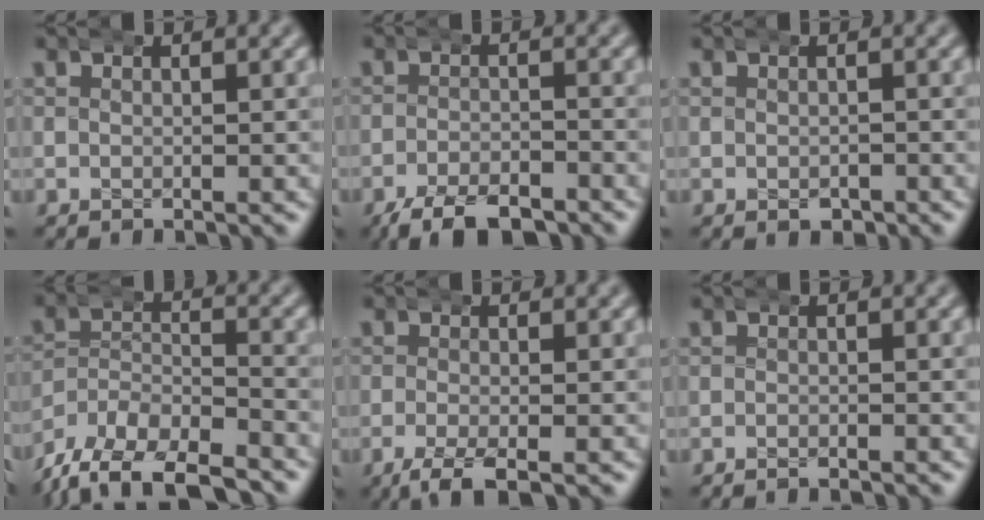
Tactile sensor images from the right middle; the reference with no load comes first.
{"total": 5.7, "force": [-4.9, 1.7, 2.4], "torque": [-0.024, -0.011, -0.078]}
{"total": 1.2, "force": [-0.7, 0.9, 0.5], "torque": [-0.001, -0.008, -0.006]}
{"total": 9.9, "force": [-7.3, 5.6, 3.7], "torque": [-0.064, -0.029, -0.125]}
{"total": 3.4, "force": [-2.4, 0.8, 2.3], "torque": [-0.039, -0.010, -0.034]}
{"total": 1.3, "force": [-1.2, -0.1, 0.3], "torque": [0.001, 0.000, -0.022]}